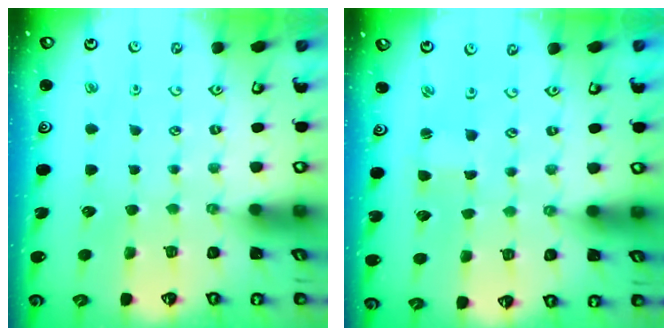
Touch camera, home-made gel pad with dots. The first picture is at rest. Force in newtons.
{"total": 1.1, "press": 1.1, "slide": 0.1}